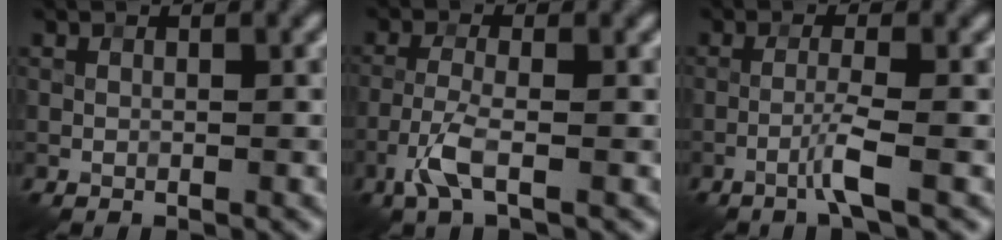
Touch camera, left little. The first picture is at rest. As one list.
[{"total": 3.2, "force": [-1.6, 0.7, 2.7], "torque": [-0.063, 0.004, -0.041]}, {"total": 2.2, "force": [-1.1, -0.2, 1.9], "torque": [-0.039, 0.009, -0.033]}]